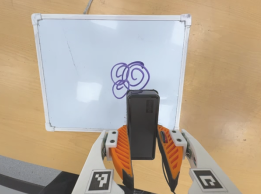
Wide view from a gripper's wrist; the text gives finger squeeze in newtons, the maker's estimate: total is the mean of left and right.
{"total": 4.2, "left": 2.8, "right": 5.6}